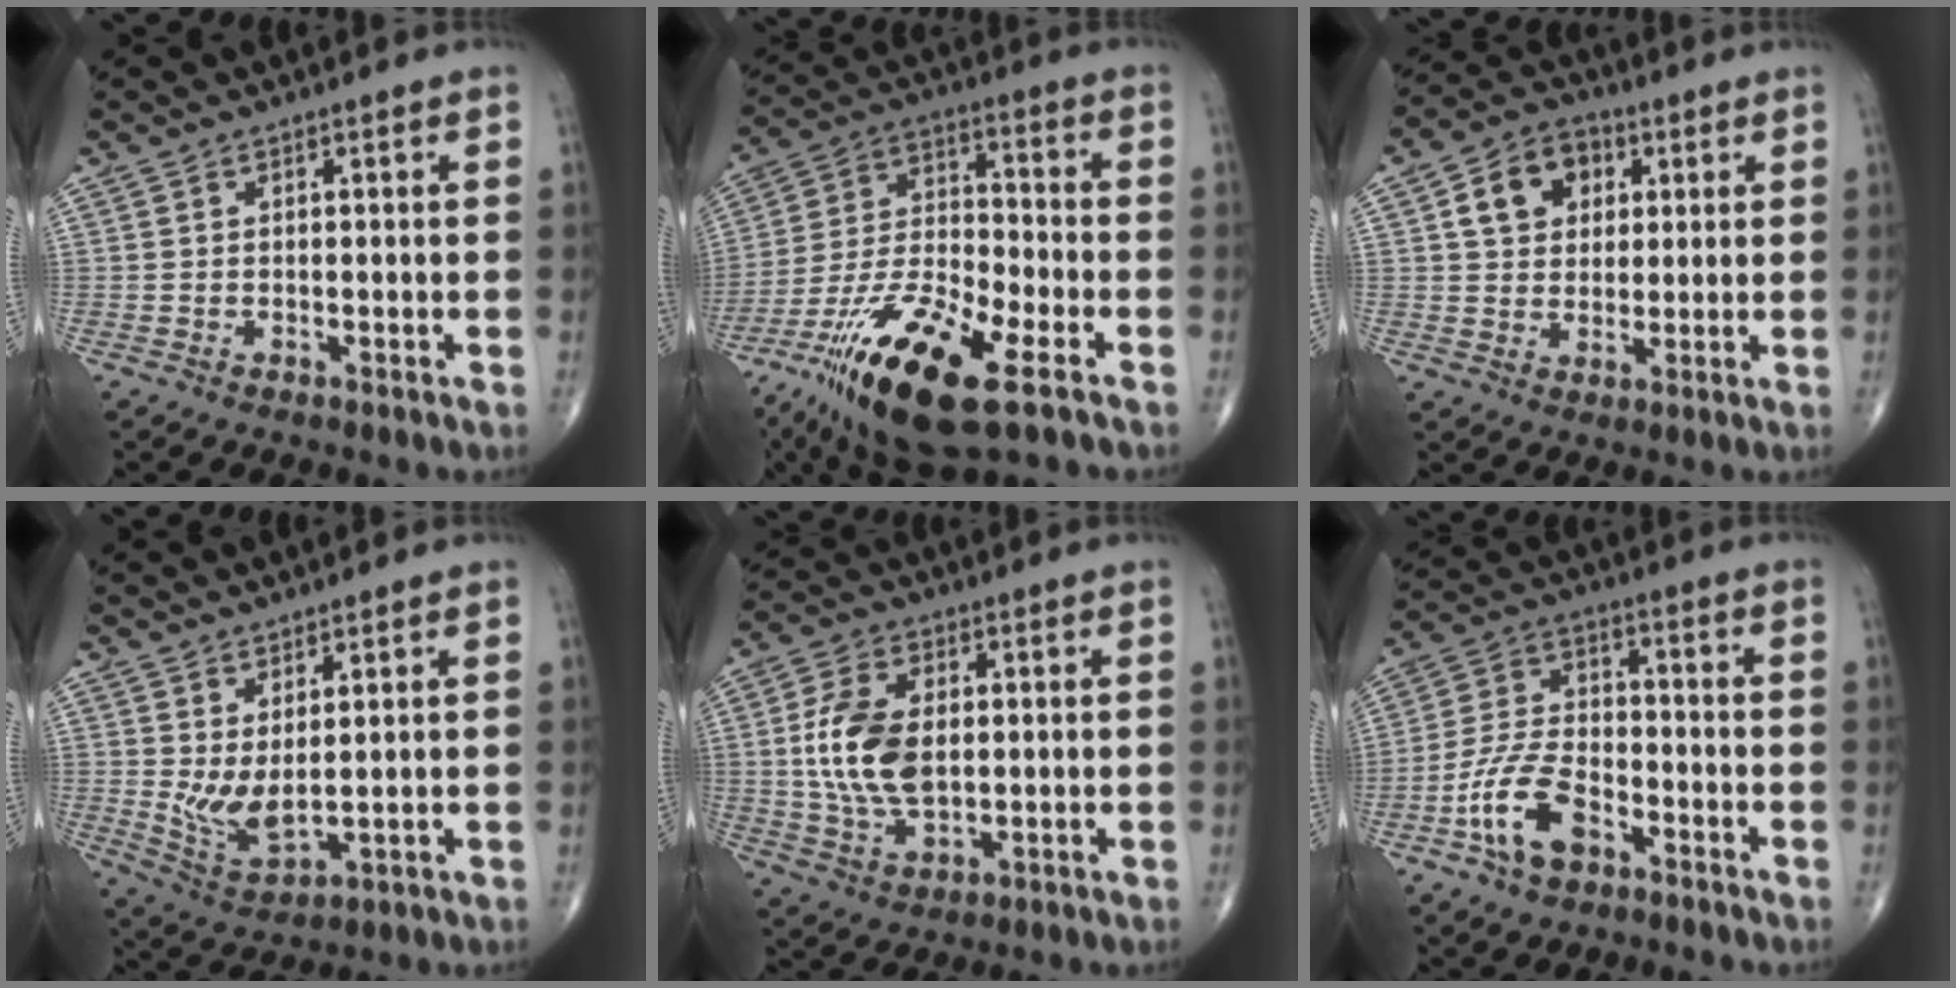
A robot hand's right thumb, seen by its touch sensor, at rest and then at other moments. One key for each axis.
{"total": 20.4, "fx": -11.4, "fy": 6.0, "fz": 15.9, "tx": -0.333, "ty": 0.028, "tz": -0.210}
{"total": 10.0, "fx": 3.1, "fy": 7.8, "fz": 5.6, "tx": -0.062, "ty": -0.001, "tz": 0.047}
{"total": 6.8, "fx": 1.7, "fy": 2.8, "fz": 6.0, "tx": -0.117, "ty": -0.028, "tz": 0.047}
{"total": 12.0, "fx": 1.0, "fy": 6.9, "fz": 9.8, "tx": -0.191, "ty": -0.004, "tz": 0.023}
{"total": 11.0, "fx": -5.3, "fy": 5.9, "fz": 7.6, "tx": -0.150, "ty": 0.031, "tz": -0.102}